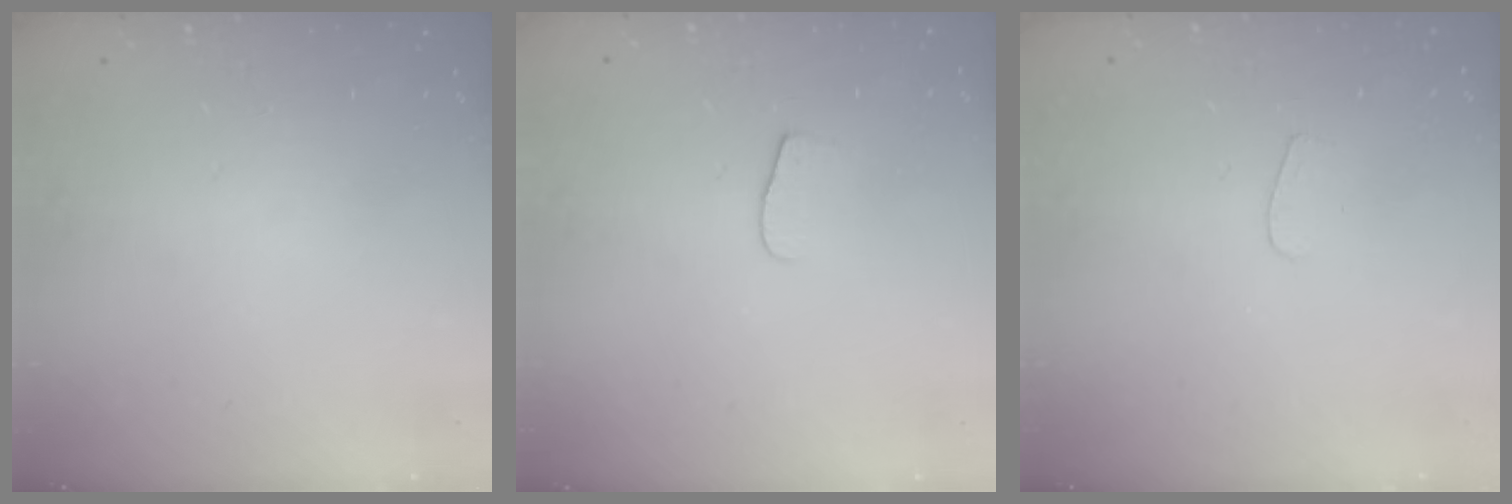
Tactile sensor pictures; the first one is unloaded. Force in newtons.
{"total": 6.6, "press": 6.6, "slide": 0.5}
{"total": 3.6, "press": 3.6, "slide": 0.3}